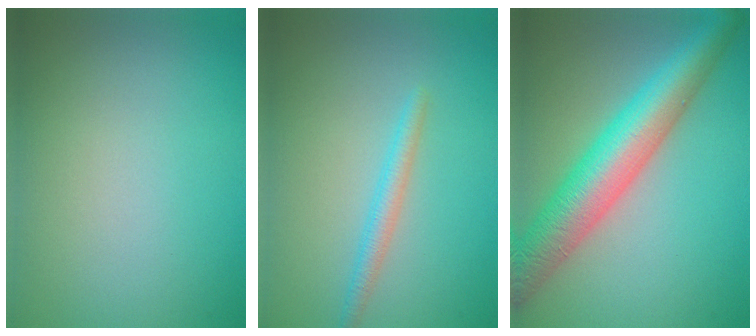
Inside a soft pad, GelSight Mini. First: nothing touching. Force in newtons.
{"total": 1.8, "press": 1.8, "slide": 0.0}
{"total": 8.1, "press": 8.1, "slide": 0.1}